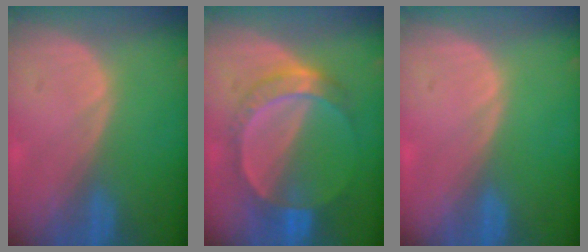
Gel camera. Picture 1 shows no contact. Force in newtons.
{"total": 6.8, "press": 6.5, "slide": 1.7}
{"total": 0.0}